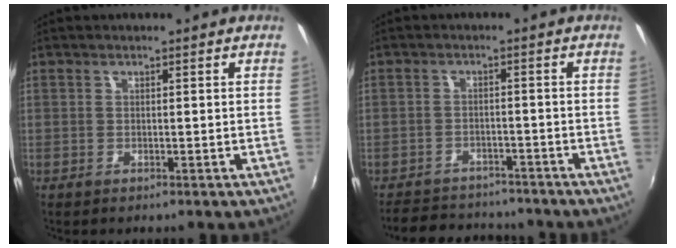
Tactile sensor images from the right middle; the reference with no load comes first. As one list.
[{"total": 7.6, "force": [-6.6, 3.4, 1.7], "torque": [-0.047, 0.013, -0.096]}]